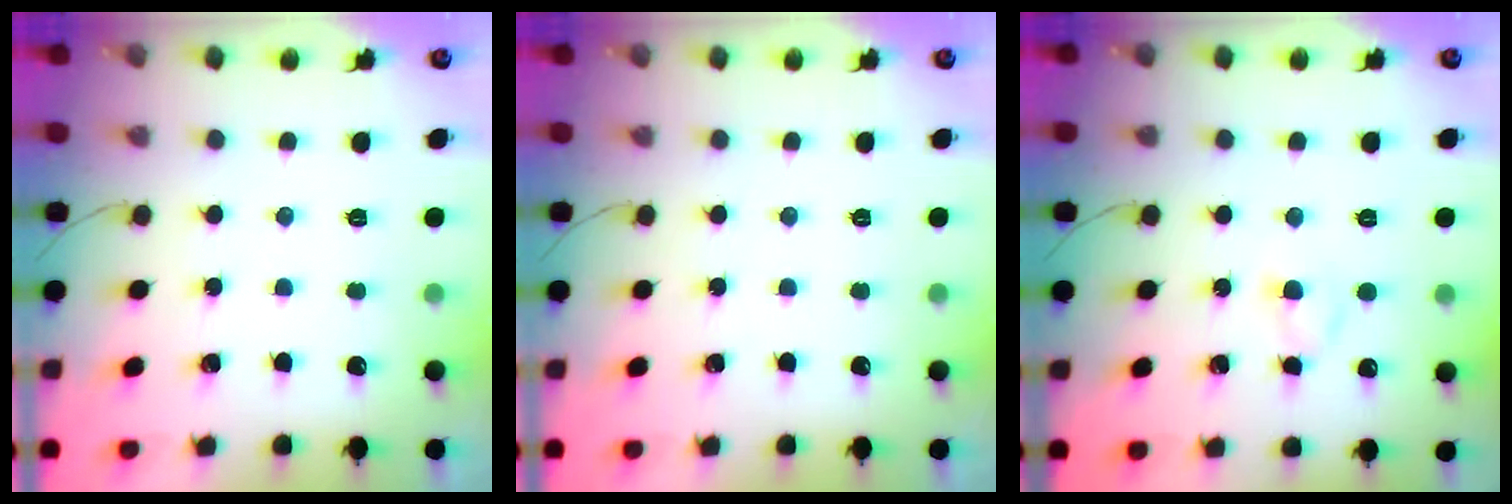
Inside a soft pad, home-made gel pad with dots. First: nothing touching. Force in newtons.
{"total": 0.0}
{"total": 2.8, "press": 2.5, "slide": 1.2}